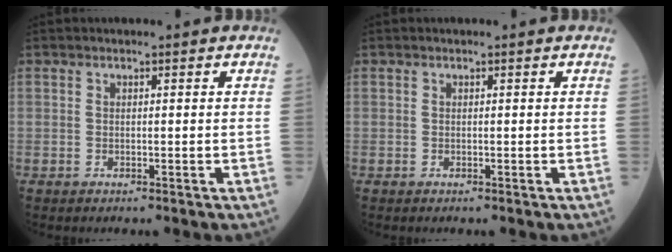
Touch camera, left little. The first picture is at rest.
{"total": 0.0}